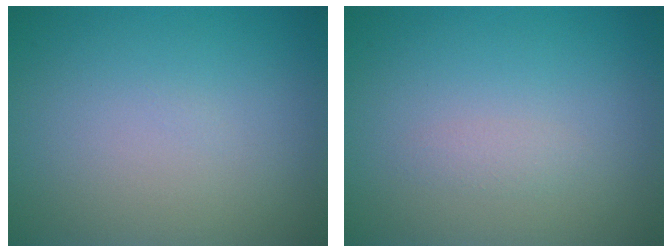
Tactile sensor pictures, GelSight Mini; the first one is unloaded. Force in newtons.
{"total": 0.8, "press": 0.8, "slide": 0.0}